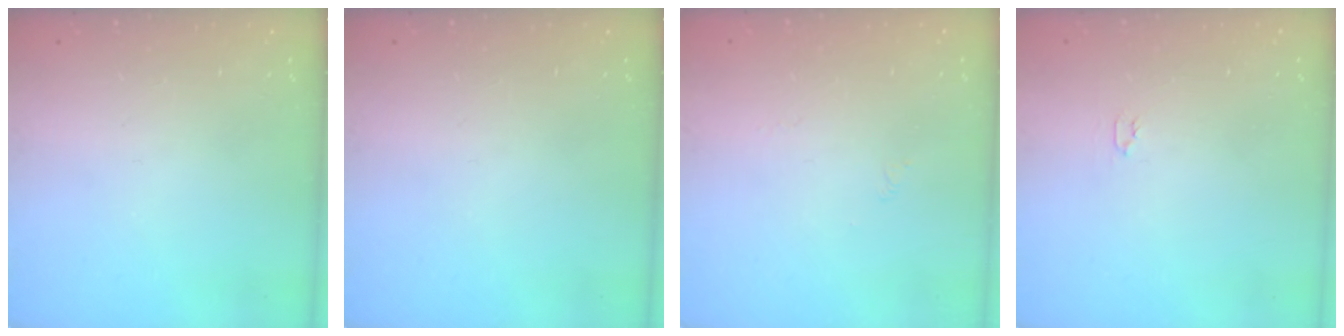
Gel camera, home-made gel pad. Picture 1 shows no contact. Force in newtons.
{"total": 0.0}
{"total": 1.7, "press": 1.6, "slide": 0.4}
{"total": 2.0, "press": 2.0, "slide": 0.3}